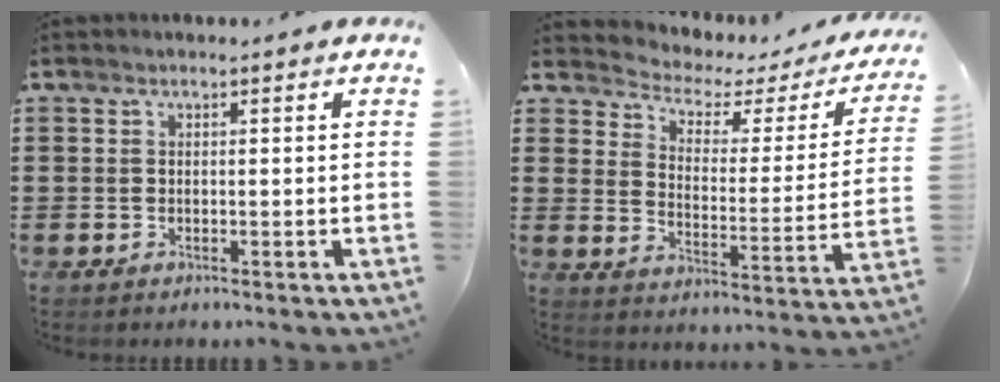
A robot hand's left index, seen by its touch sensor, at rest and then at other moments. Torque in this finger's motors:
{"motor_torque": [-0.68, -1.48, 0.10, -0.01]}